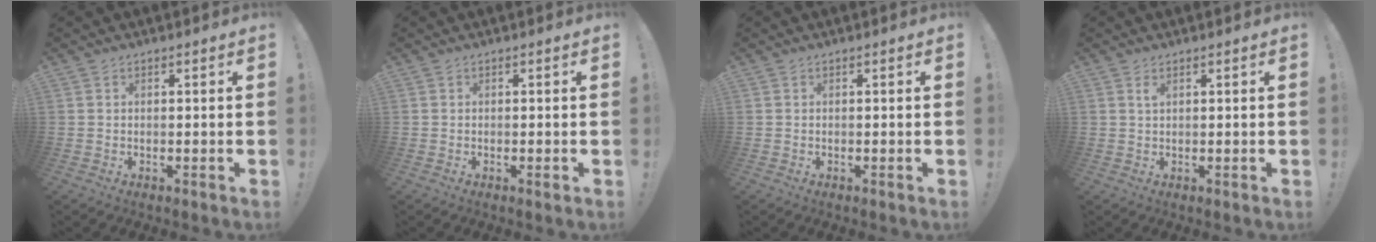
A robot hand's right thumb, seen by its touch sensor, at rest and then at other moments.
{"total": 0.8, "force": [-0.1, 0.1, 0.7], "torque": [-0.011, -0.003, -0.001]}
{"total": 0.0}
{"total": 1.4, "force": [0.8, 0.4, 1.1], "torque": [-0.012, -0.003, 0.010]}